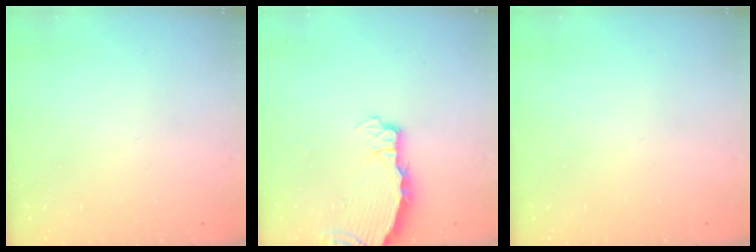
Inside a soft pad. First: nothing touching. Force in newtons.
{"total": 3.8, "press": 3.8, "slide": 0.4}
{"total": 0.0}